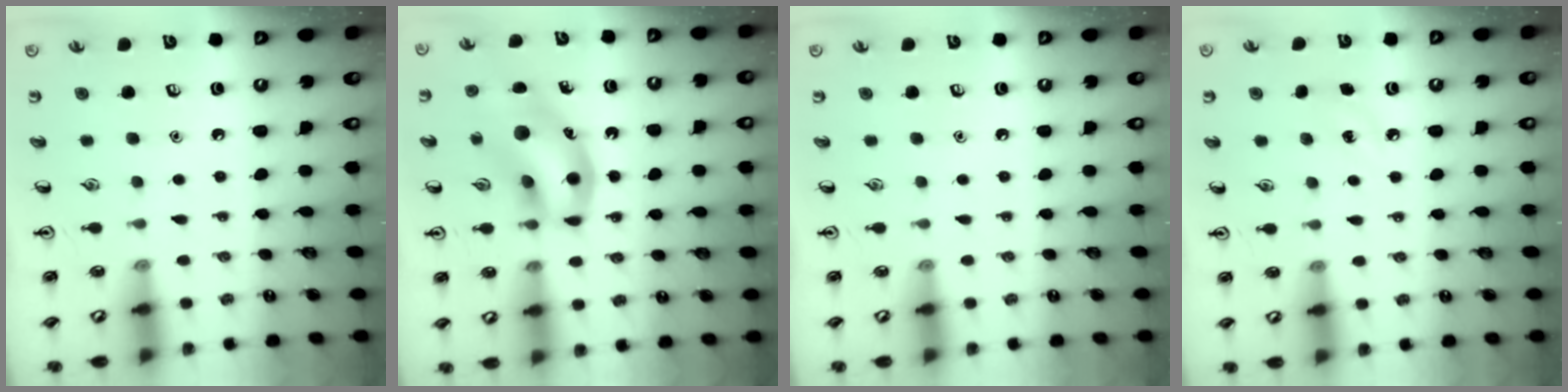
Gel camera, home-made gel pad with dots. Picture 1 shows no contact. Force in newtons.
{"total": 15.1, "press": 14.7, "slide": 3.4}
{"total": 0.0}
{"total": 4.2, "press": 3.9, "slide": 1.5}